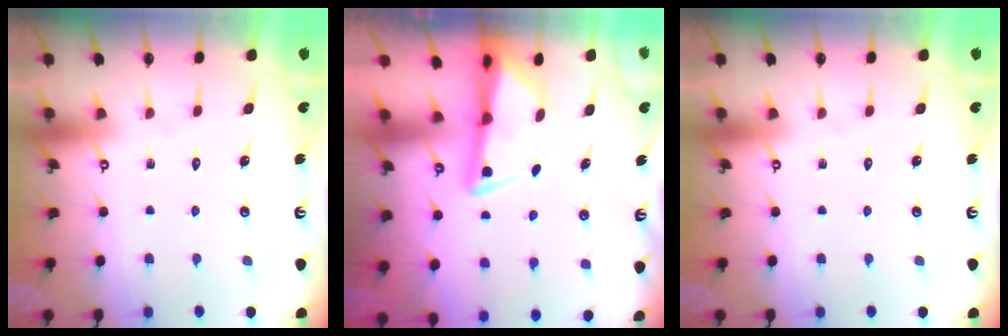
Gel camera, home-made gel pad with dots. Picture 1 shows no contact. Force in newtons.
{"total": 3.0, "press": 3.0, "slide": 0.6}
{"total": 0.0}